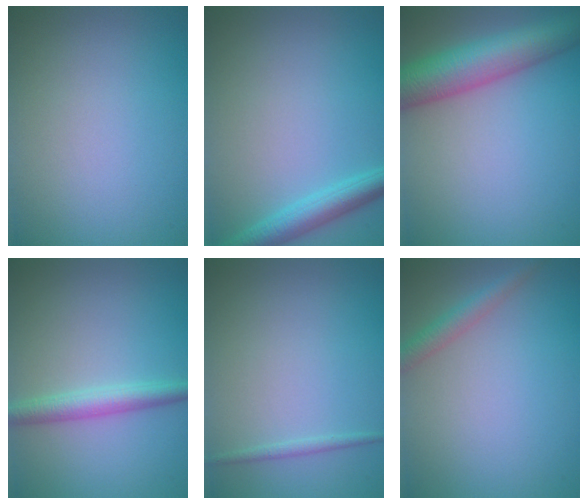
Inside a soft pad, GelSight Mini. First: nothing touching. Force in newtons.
{"total": 3.2, "press": 3.2, "slide": 0.1}
{"total": 7.9, "press": 7.9, "slide": 0.3}
{"total": 2.7, "press": 2.7, "slide": 0.1}
{"total": 0.8, "press": 0.8, "slide": 0.0}
{"total": 2.0, "press": 2.0, "slide": 0.0}